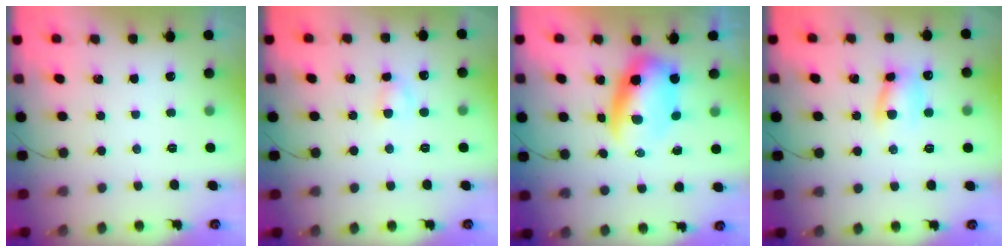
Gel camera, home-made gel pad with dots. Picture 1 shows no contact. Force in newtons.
{"total": 3.0, "press": 2.7, "slide": 1.2}
{"total": 7.3, "press": 7.0, "slide": 1.8}
{"total": 7.6, "press": 7.6, "slide": 0.5}